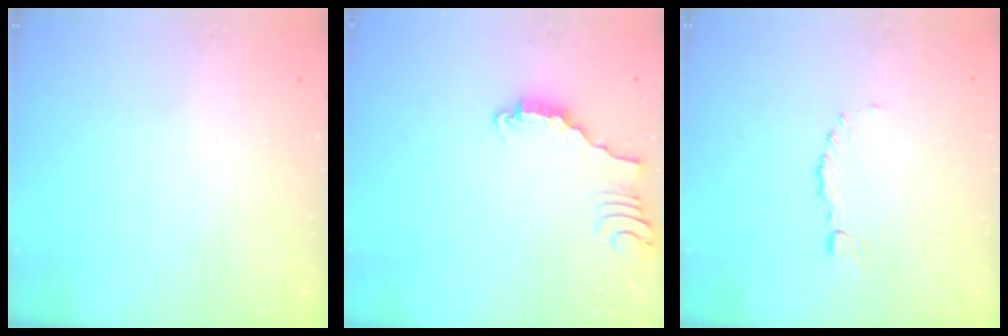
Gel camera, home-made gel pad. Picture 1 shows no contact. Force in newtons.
{"total": 2.3, "press": 2.3, "slide": 0.1}
{"total": 0.0}